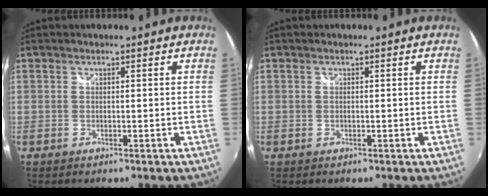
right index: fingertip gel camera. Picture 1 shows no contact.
{"total": 0.0}